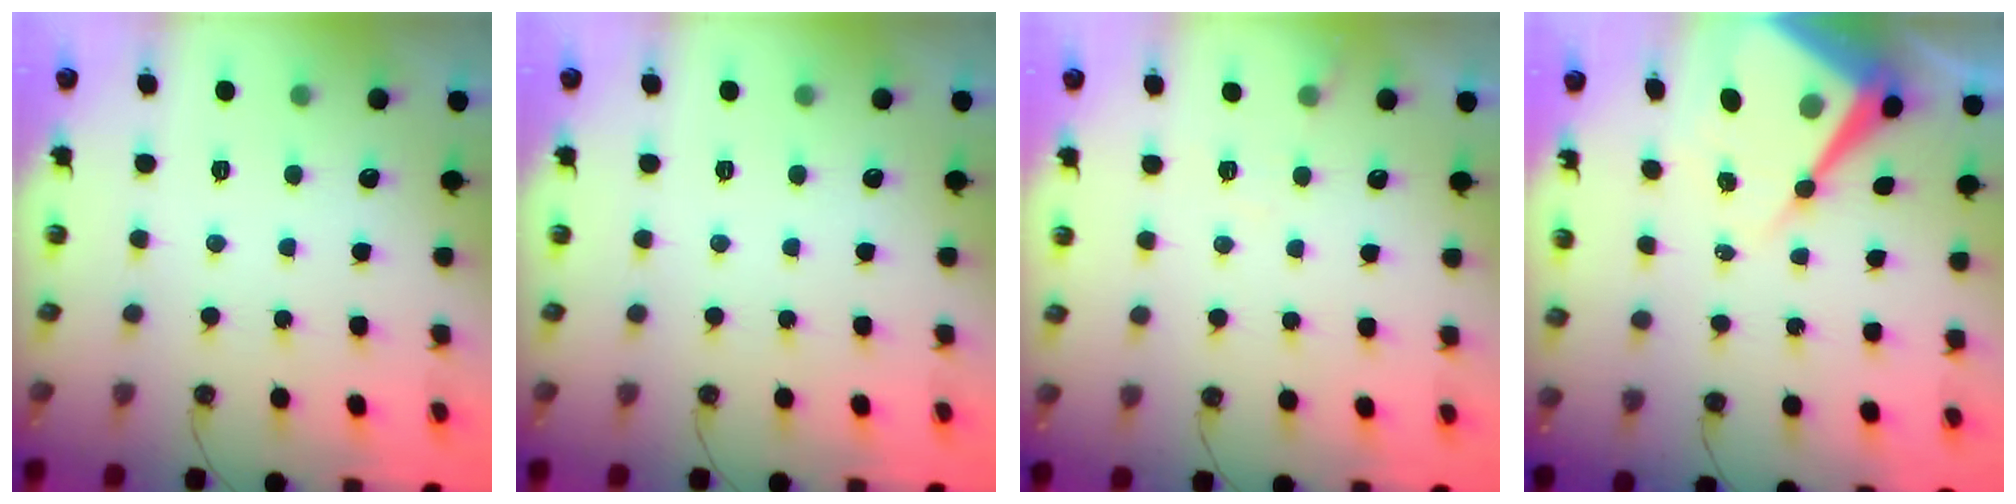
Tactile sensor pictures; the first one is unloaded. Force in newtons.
{"total": 0.0}
{"total": 4.2, "press": 4.2, "slide": 0.6}
{"total": 12.1, "press": 12.1, "slide": 1.1}